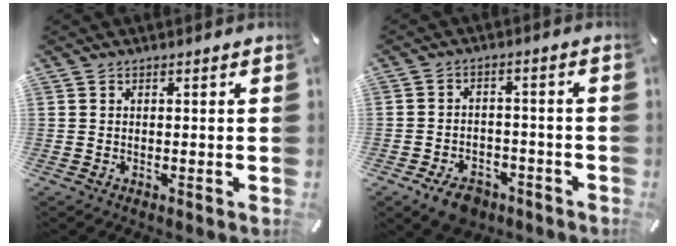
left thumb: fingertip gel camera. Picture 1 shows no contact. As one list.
[{"total": 6.4, "force": [-4.3, 3.9, 2.8], "torque": [-0.049, 0.025, -0.079]}]